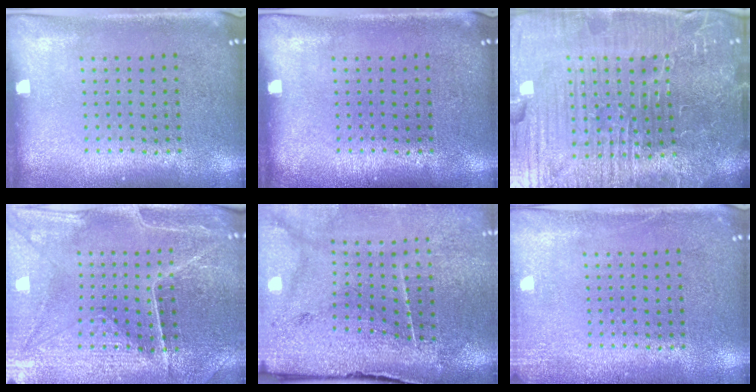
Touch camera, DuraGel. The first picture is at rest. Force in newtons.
{"total": 0.0}
{"total": 6.8, "press": 6.2, "slide": 2.7}
{"total": 3.4, "press": 3.4, "slide": 0.4}
{"total": 3.5, "press": 3.2, "slide": 1.4}
{"total": 1.9, "press": 1.9, "slide": 0.3}